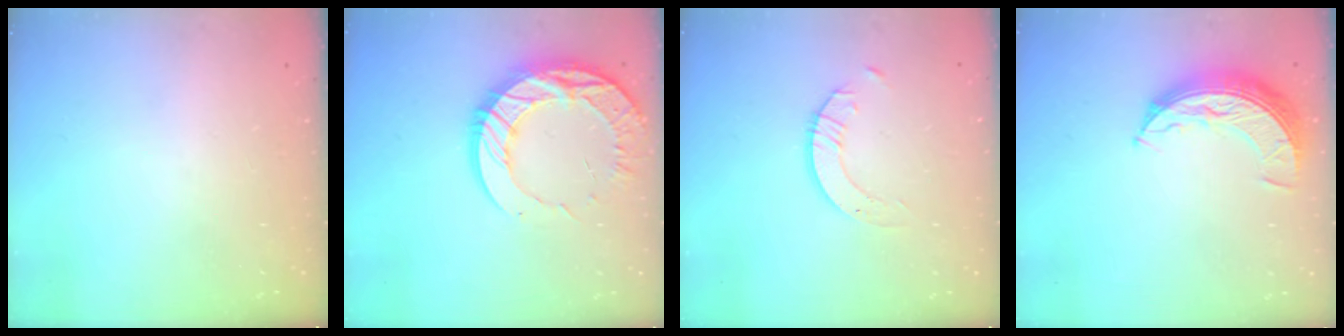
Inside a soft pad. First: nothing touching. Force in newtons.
{"total": 17.9, "press": 17.8, "slide": 1.6}
{"total": 2.3, "press": 2.3, "slide": 0.2}
{"total": 9.5, "press": 9.5, "slide": 0.5}